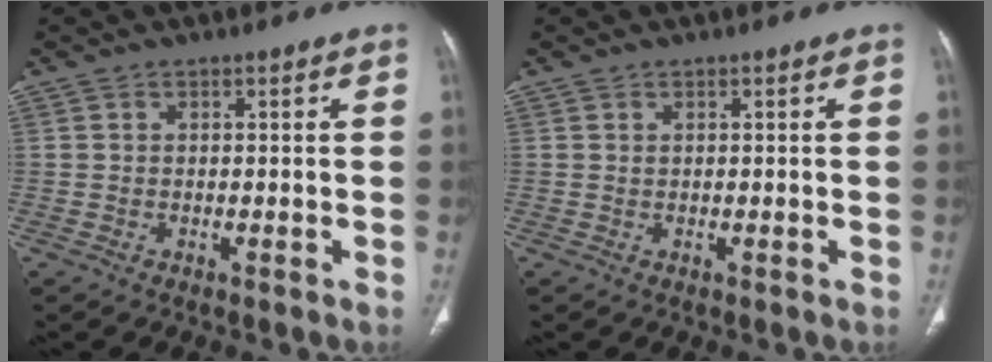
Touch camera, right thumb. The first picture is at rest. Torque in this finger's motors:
{"motor_torque": [-0.08, 0.28, 0.24, -0.12, -0.04]}